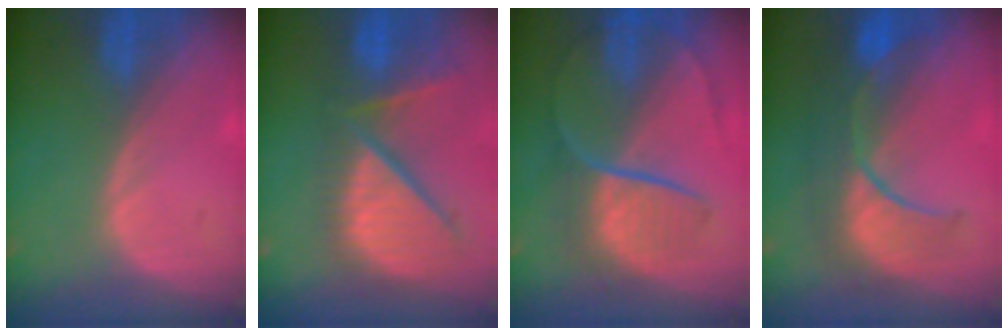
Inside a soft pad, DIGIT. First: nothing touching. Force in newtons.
{"total": 12.5, "press": 10.7, "slide": 6.5}
{"total": 8.9, "press": 7.6, "slide": 4.7}
{"total": 10.2, "press": 9.1, "slide": 4.5}